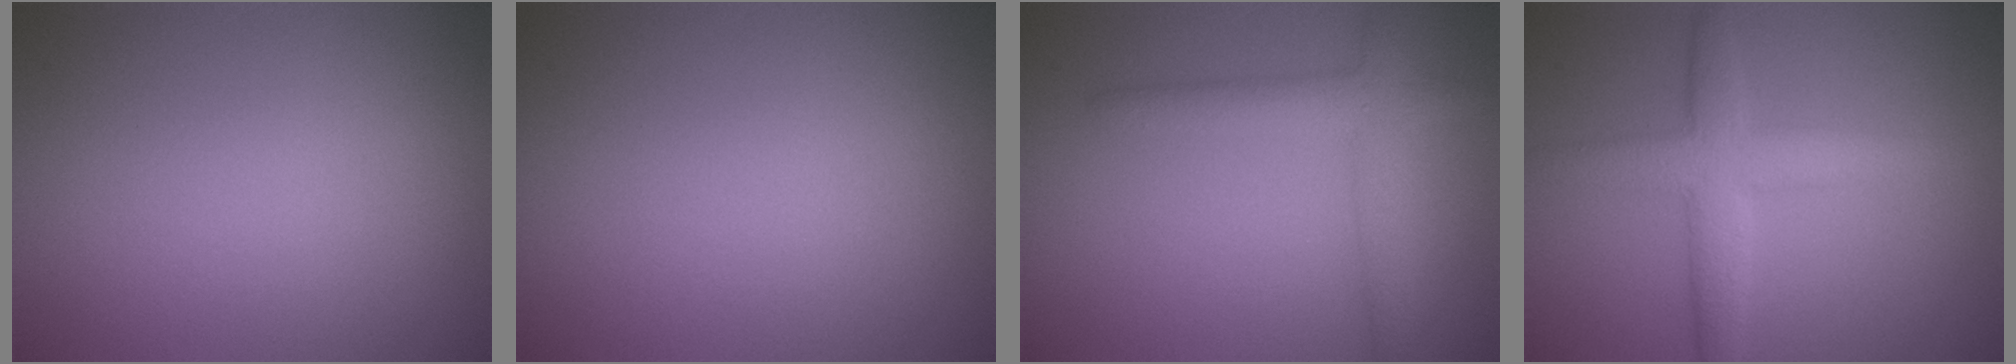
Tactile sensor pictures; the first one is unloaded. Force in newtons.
{"total": 0.0}
{"total": 3.2, "press": 3.1, "slide": 0.2}
{"total": 4.4, "press": 4.4, "slide": 0.1}